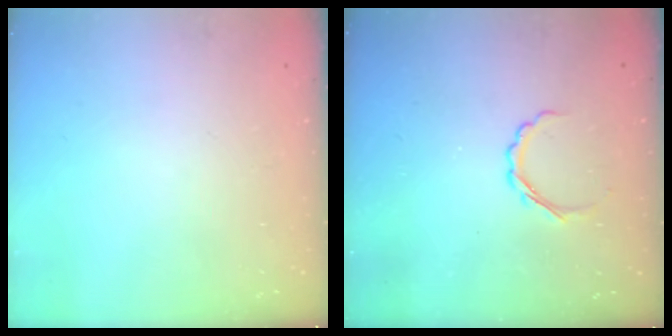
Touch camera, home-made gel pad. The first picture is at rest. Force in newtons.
{"total": 4.4, "press": 4.2, "slide": 1.1}